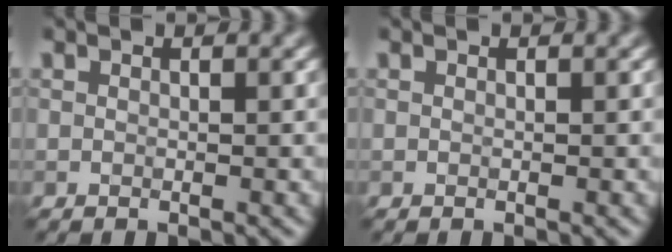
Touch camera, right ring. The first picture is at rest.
{"total": 0.0}